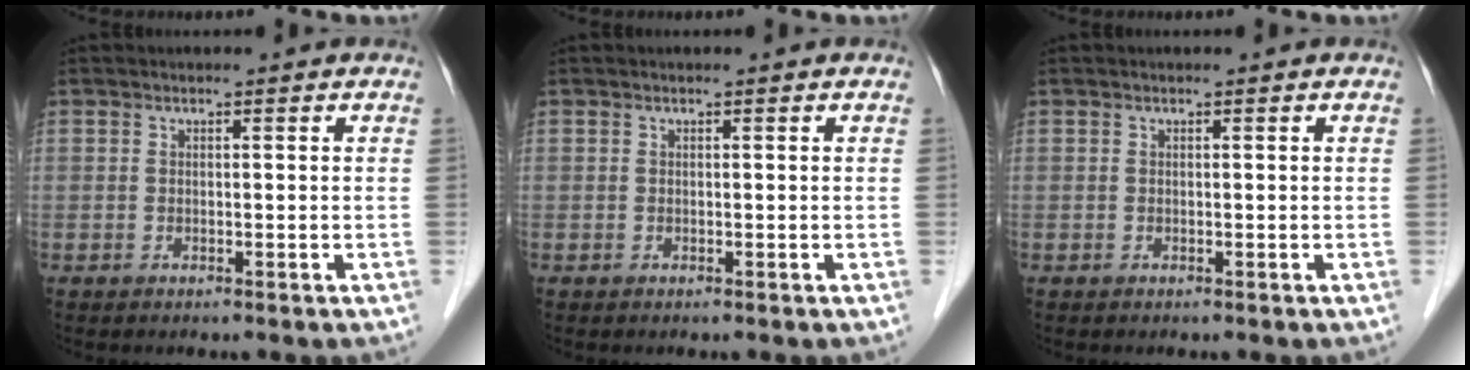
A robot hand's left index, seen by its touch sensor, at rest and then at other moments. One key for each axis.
{"total": 0.0}
{"total": 0.0}